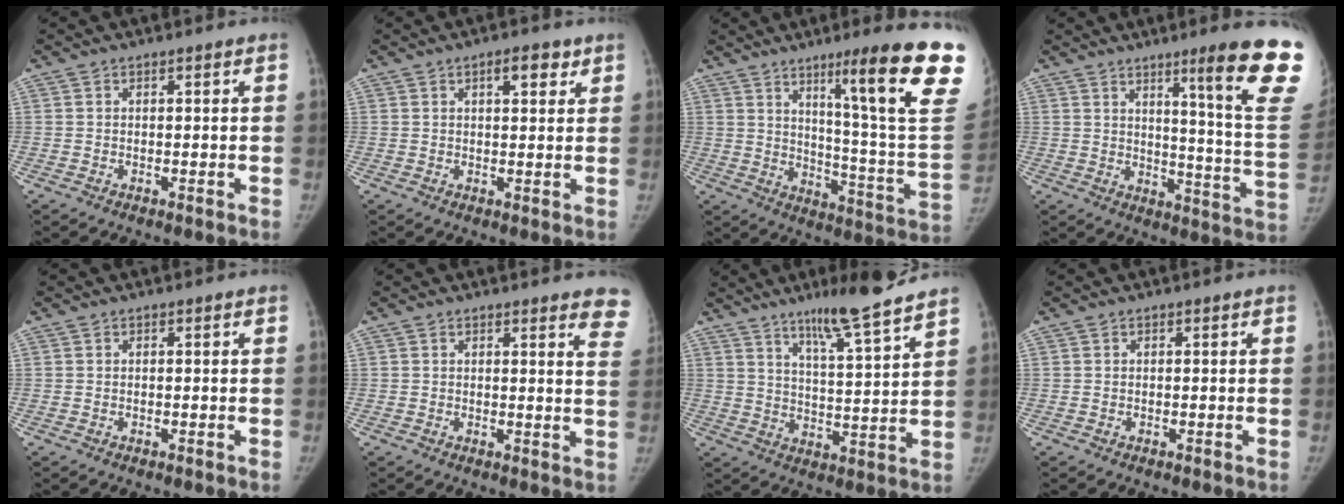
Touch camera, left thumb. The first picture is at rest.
{"total": 4.4, "force": [2.4, 1.7, 3.3], "torque": [-0.033, -0.010, 0.033]}
{"total": 25.4, "force": [13.4, 2.2, 21.5], "torque": [-0.256, -0.063, 0.199]}
{"total": 19.9, "force": [11.4, 0.9, 16.3], "torque": [-0.186, -0.075, 0.154]}
{"total": 0.0}
{"total": 7.4, "force": [6.1, 1.6, 4.0], "torque": [-0.019, -0.032, 0.045]}
{"total": 13.1, "force": [9.9, 0.9, 8.6], "torque": [-0.128, -0.061, 0.160]}
{"total": 0.0}